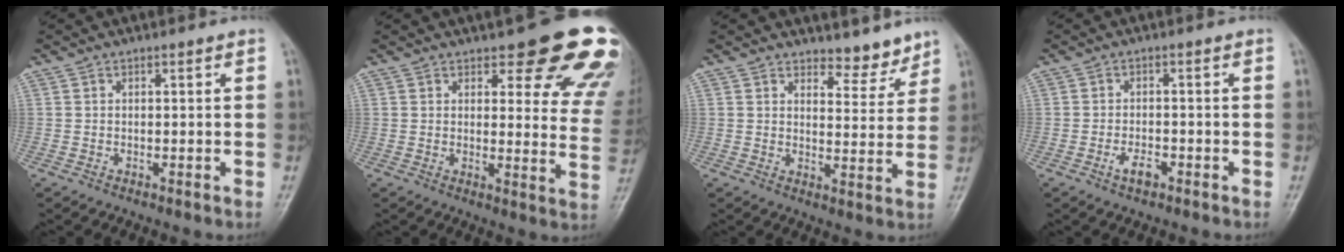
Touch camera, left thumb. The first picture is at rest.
{"total": 17.4, "force": [12.0, 5.9, 11.2], "torque": [-0.082, -0.063, 0.127]}
{"total": 5.4, "force": [4.8, 2.1, 1.2], "torque": [0.007, -0.045, 0.070]}
{"total": 2.9, "force": [-1.6, 1.3, 1.9], "torque": [-0.035, 0.008, -0.030]}